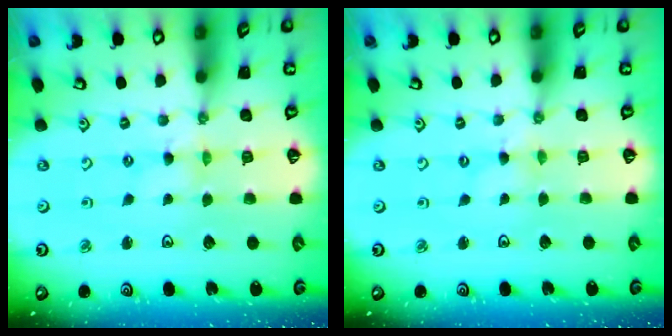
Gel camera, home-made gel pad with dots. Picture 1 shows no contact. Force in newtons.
{"total": 0.0}